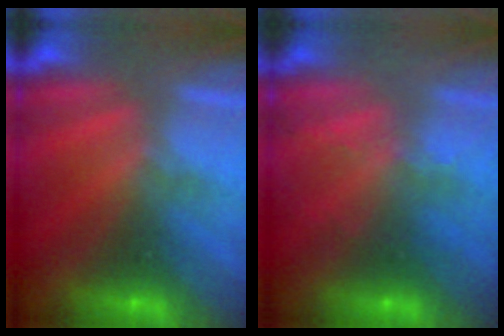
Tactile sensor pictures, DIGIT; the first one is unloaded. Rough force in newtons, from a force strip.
{"total": 2.1}